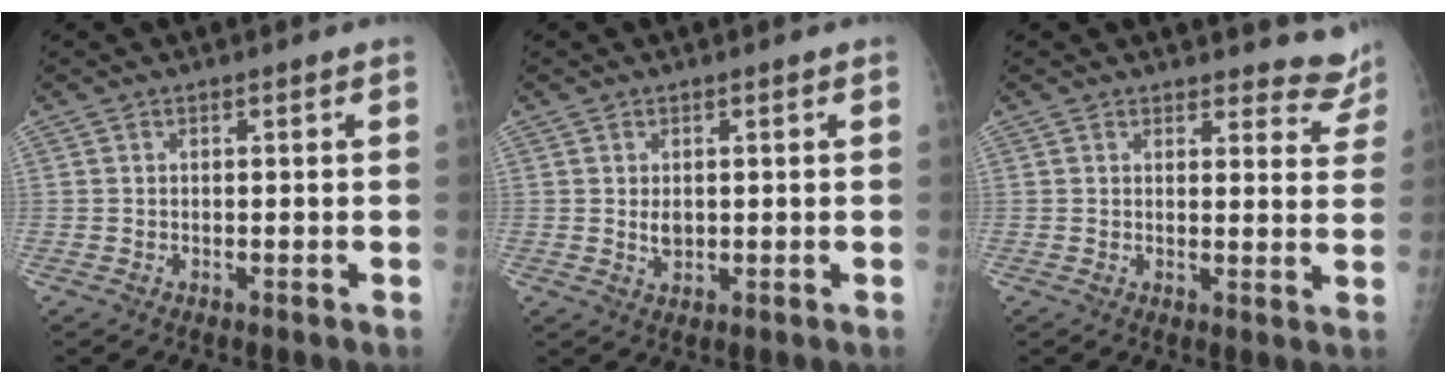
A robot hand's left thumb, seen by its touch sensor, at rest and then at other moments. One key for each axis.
{"total": 2.2, "fx": 0.5, "fy": 1.4, "fz": 1.6, "tx": -0.024, "ty": -0.006, "tz": 0.013}
{"total": 7.5, "fx": 7.1, "fy": 2.3, "fz": 0.0, "tx": 0.041, "ty": -0.052, "tz": 0.058}